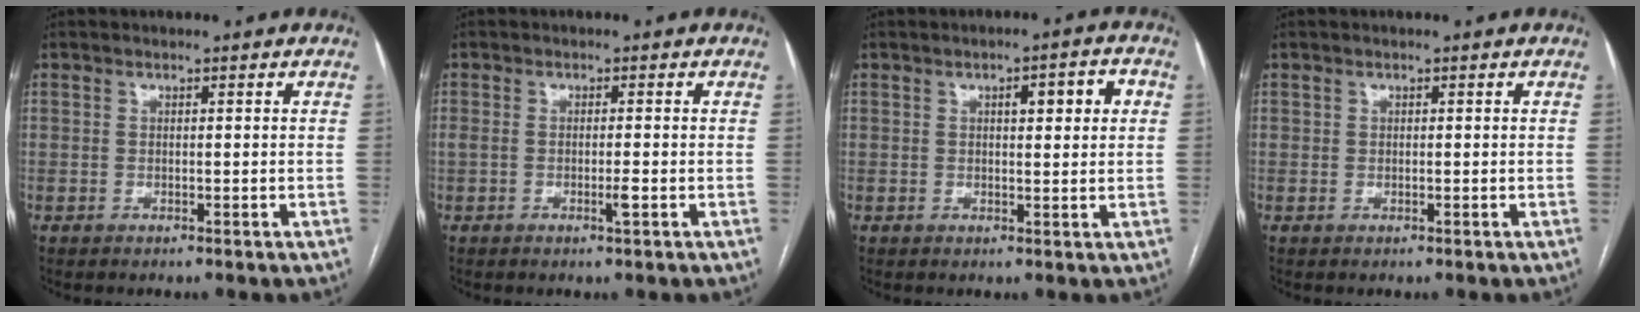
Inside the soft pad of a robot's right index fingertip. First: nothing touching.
{"total": 1.8, "force": [-0.6, 0.1, 1.7], "torque": [-0.036, -0.001, -0.008]}
{"total": 4.8, "force": [1.3, 1.1, 4.4], "torque": [-0.065, 0.013, 0.018]}
{"total": 0.0}